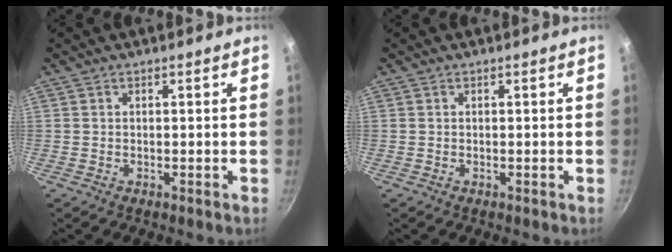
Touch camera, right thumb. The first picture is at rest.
{"total": 0.0}